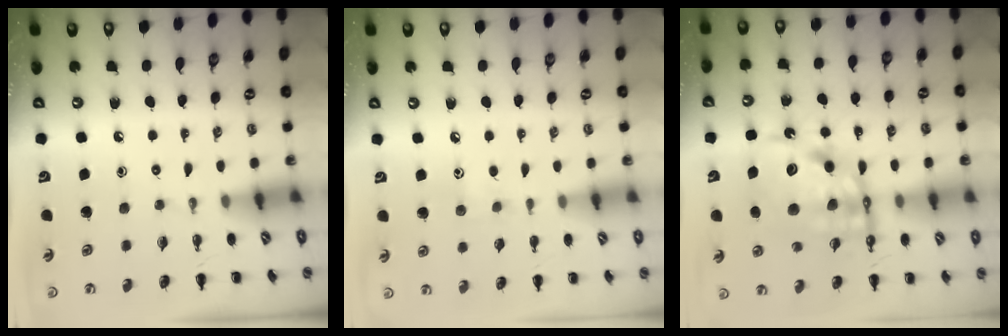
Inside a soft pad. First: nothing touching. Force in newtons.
{"total": 5.0, "press": 4.8, "slide": 1.3}
{"total": 14.5, "press": 14.1, "slide": 3.6}